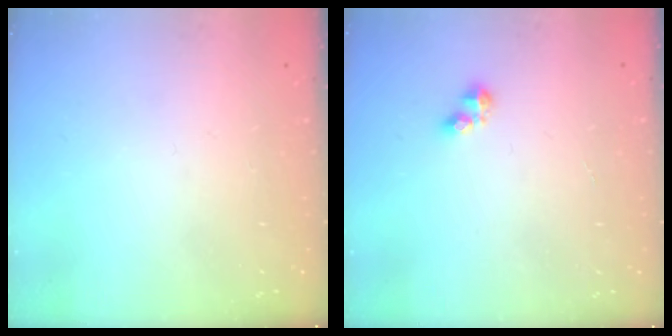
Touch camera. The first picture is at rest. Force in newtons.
{"total": 2.8, "press": 2.8, "slide": 0.4}